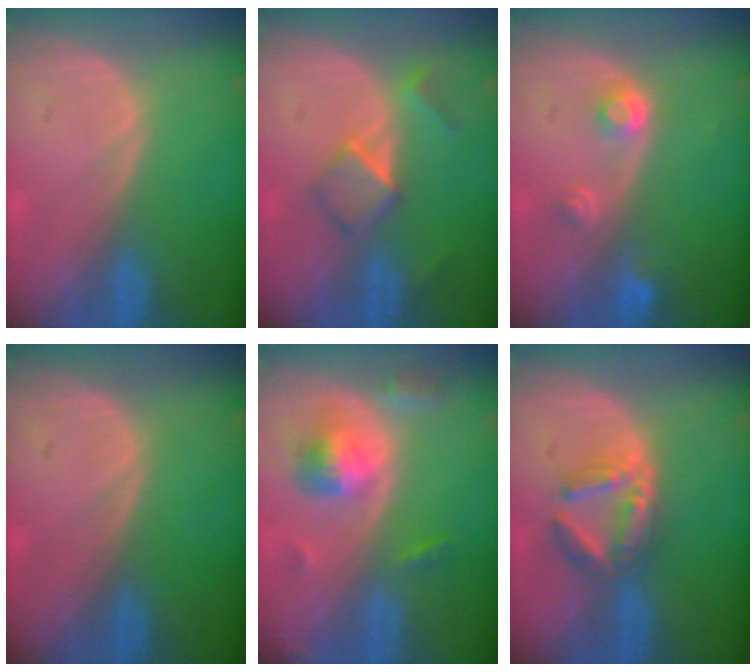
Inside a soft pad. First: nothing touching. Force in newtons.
{"total": 5.2, "press": 4.5, "slide": 2.6}
{"total": 3.0, "press": 2.8, "slide": 1.0}
{"total": 0.0}
{"total": 5.5, "press": 5.3, "slide": 1.7}
{"total": 5.9, "press": 5.6, "slide": 1.7}